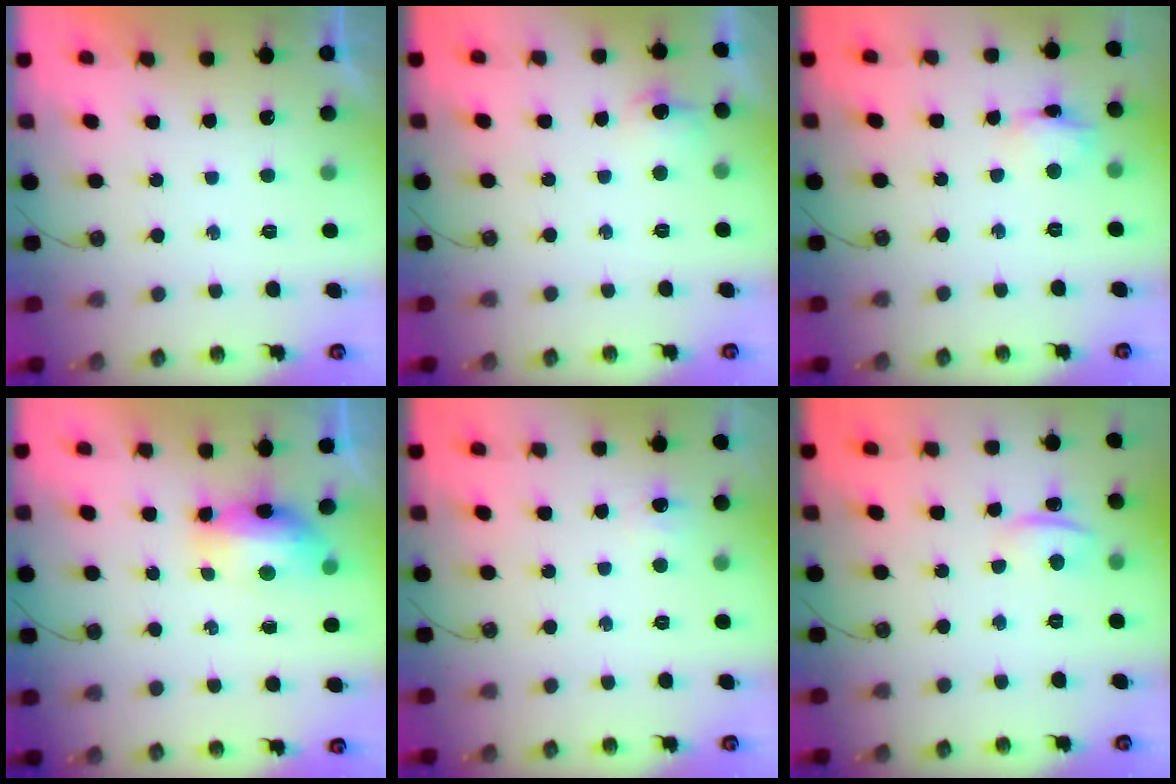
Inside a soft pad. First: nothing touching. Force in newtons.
{"total": 6.4, "press": 6.4, "slide": 0.4}
{"total": 7.4, "press": 7.4, "slide": 0.6}
{"total": 17.3, "press": 11.8, "slide": 12.7}
{"total": 4.4, "press": 4.3, "slide": 0.9}
{"total": 1.5, "press": 1.3, "slide": 0.7}